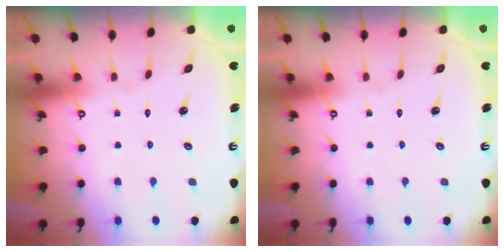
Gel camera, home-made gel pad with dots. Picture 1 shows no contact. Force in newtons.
{"total": 0.0}